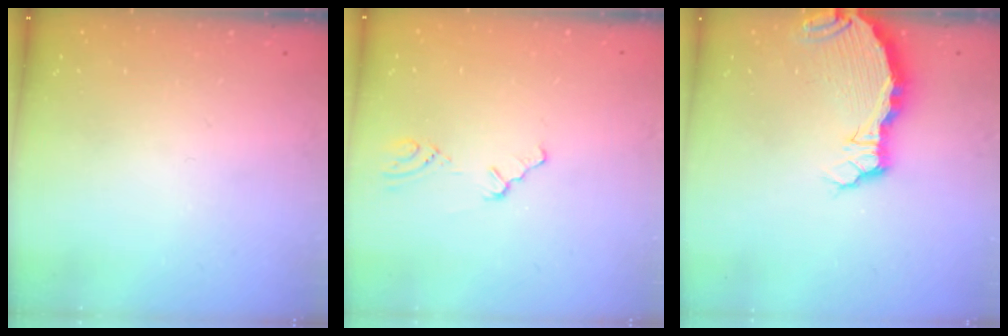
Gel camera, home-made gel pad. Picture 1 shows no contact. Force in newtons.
{"total": 1.0, "press": 0.9, "slide": 0.2}
{"total": 5.1, "press": 5.1, "slide": 0.5}